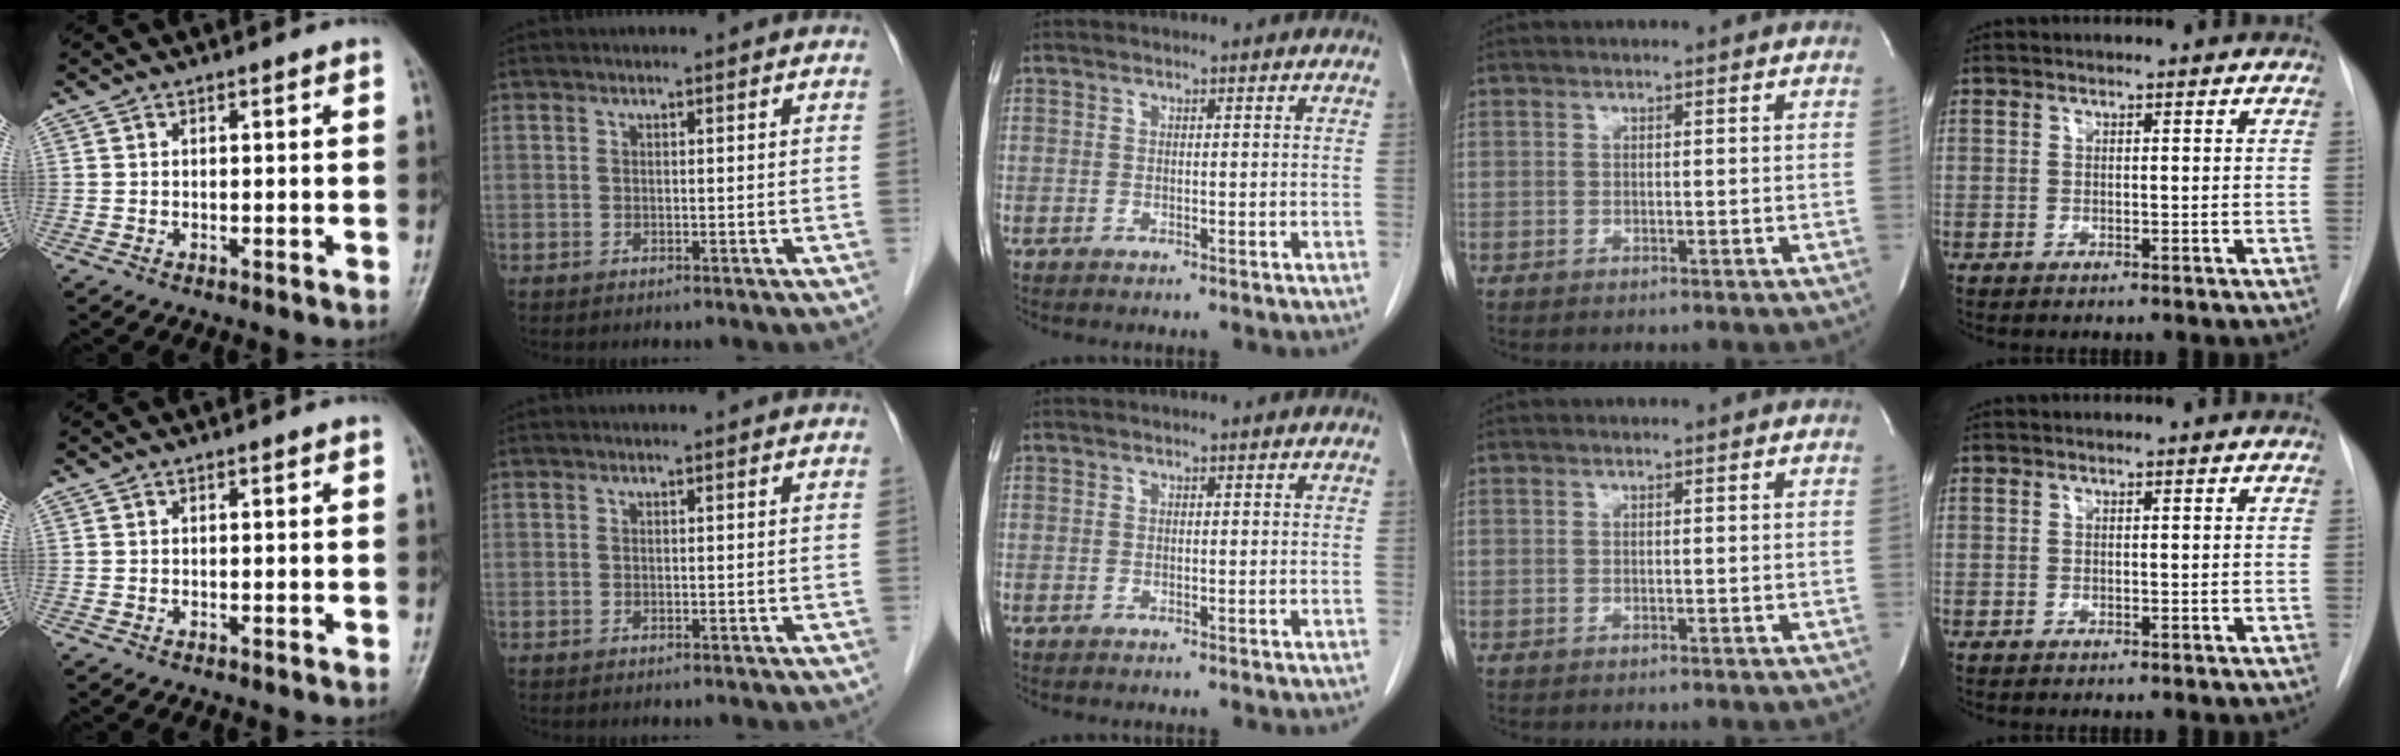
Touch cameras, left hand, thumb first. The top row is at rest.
{}